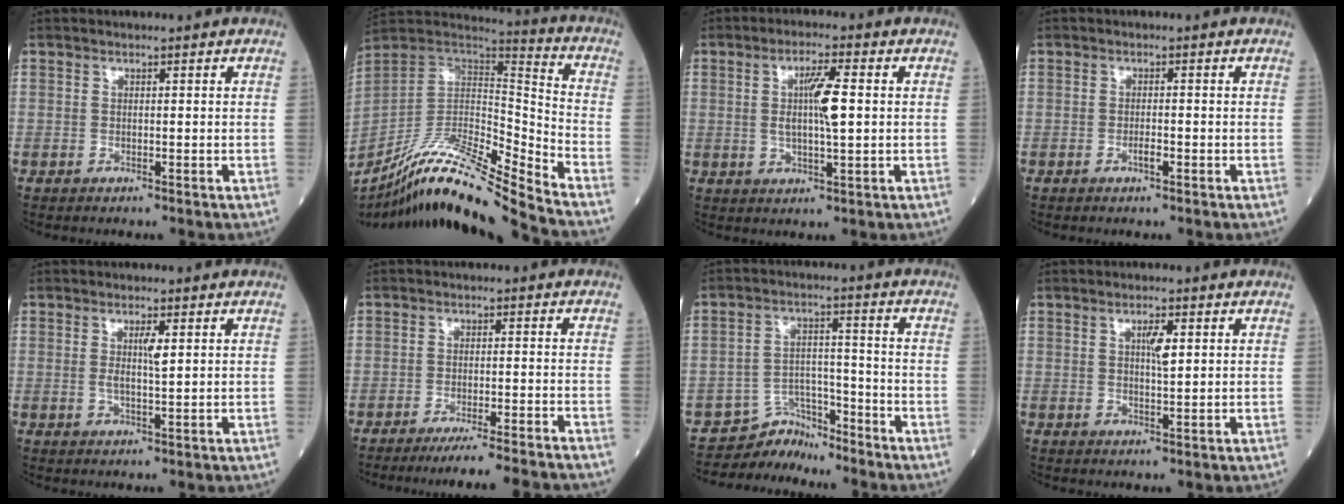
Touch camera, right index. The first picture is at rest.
{"total": 19.0, "force": [-16.8, -1.1, 8.8], "torque": [-0.167, 0.003, -0.304]}
{"total": 6.4, "force": [0.7, 0.7, 6.4], "torque": [-0.117, 0.003, 0.013]}
{"total": 1.4, "force": [-0.7, 0.3, 1.2], "torque": [-0.022, 0.001, -0.011]}
{"total": 2.8, "force": [0.7, 0.3, 2.7], "torque": [-0.052, -0.003, 0.012]}
{"total": 10.1, "force": [-9.3, -1.2, 3.7], "torque": [-0.027, -0.016, -0.136]}
{"total": 5.7, "force": [-5.4, 1.3, -1.3], "torque": [0.017, 0.026, -0.090]}
{"total": 3.0, "force": [0.9, 0.6, 2.8], "torque": [-0.050, 0.000, 0.016]}